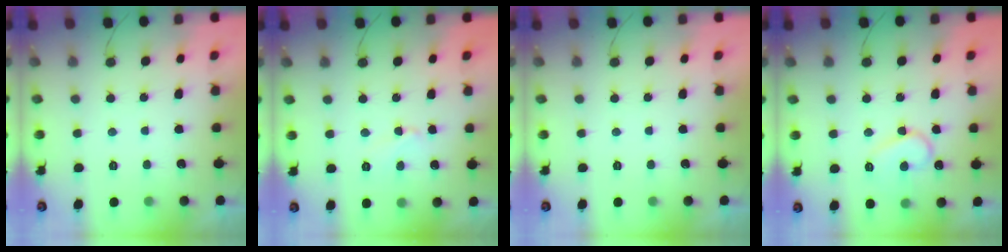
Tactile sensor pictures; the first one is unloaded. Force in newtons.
{"total": 5.0, "press": 5.0, "slide": 0.5}
{"total": 0.0}
{"total": 11.1, "press": 11.0, "slide": 1.1}